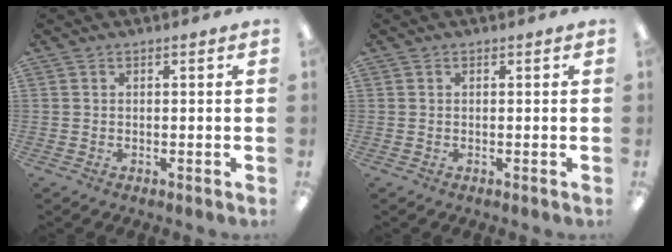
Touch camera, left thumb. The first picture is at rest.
{"total": 0.0}